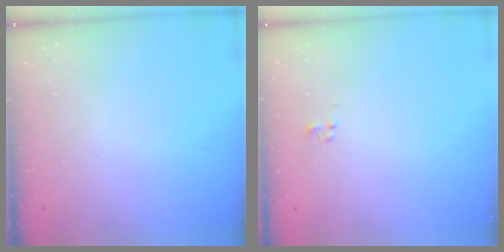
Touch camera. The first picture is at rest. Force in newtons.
{"total": 0.6, "press": 0.6, "slide": 0.2}